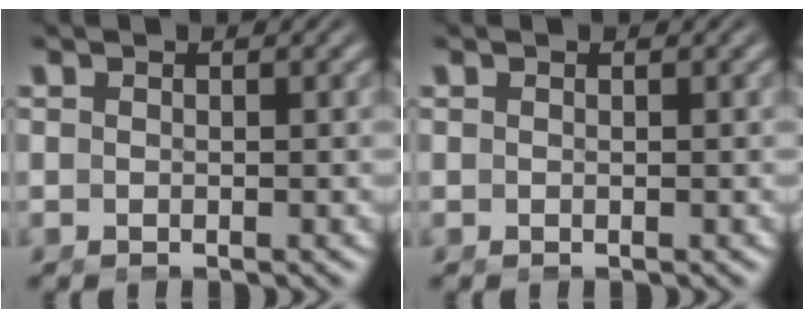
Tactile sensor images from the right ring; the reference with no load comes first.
{"total": 0.0}